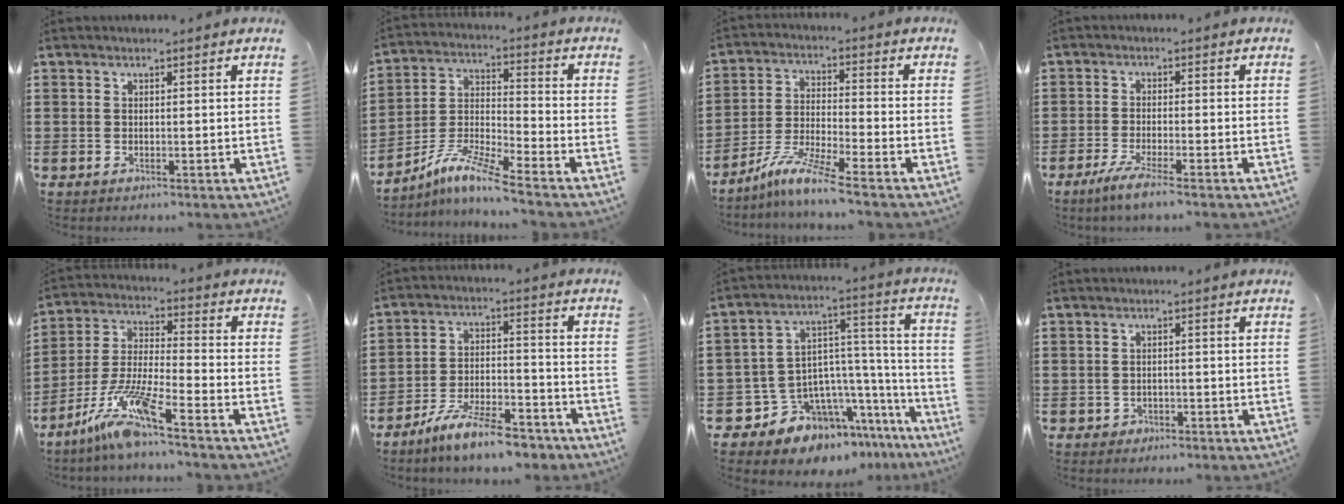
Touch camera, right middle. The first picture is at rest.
{"total": 8.3, "force": [-7.1, 0.1, 4.2], "torque": [-0.098, -0.008, -0.144]}
{"total": 7.4, "force": [-6.2, -0.3, 4.0], "torque": [-0.089, -0.015, -0.123]}
{"total": 3.6, "force": [-2.5, -0.2, 2.6], "torque": [-0.056, -0.011, -0.048]}
{"total": 10.2, "force": [-7.7, 0.3, 6.6], "torque": [-0.155, -0.016, -0.159]}
{"total": 9.0, "force": [-7.8, 0.5, 4.5], "torque": [-0.089, 0.005, -0.151]}
{"total": 9.8, "force": [-7.5, 5.6, 2.7], "torque": [-0.086, -0.007, -0.144]}
{"total": 1.1, "force": [-0.9, 0.7, 0.1], "torque": [-0.005, 0.002, -0.022]}